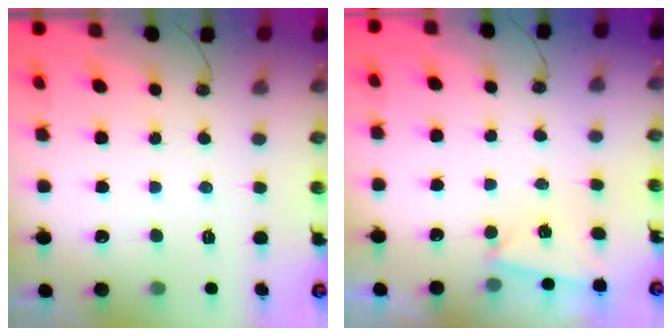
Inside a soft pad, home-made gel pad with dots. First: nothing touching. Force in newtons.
{"total": 1.2, "press": 1.1, "slide": 0.5}